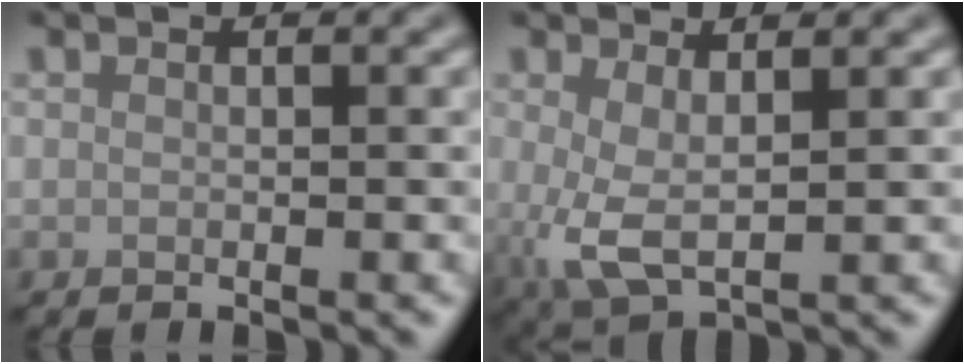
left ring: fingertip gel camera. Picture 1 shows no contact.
{"total": 3.6, "force": [0.3, 1.3, 3.3], "torque": [-0.073, -0.011, 0.007]}